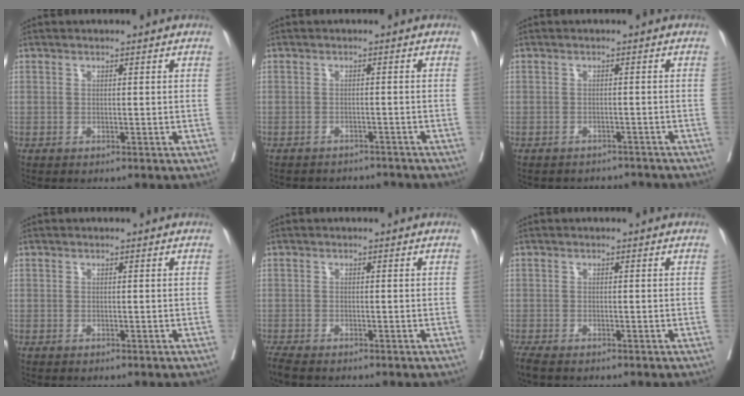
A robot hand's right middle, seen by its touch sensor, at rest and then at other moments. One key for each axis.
{"total": 6.7, "fx": -6.5, "fy": 1.7, "fz": 0.6, "tx": -0.011, "ty": 0.004, "tz": -0.076}
{"total": 5.2, "fx": -5.0, "fy": 1.4, "fz": 0.0, "tx": 0.001, "ty": 0.003, "tz": -0.058}
{"total": 0.0}
{"total": 2.4, "fx": -2.1, "fy": 0.3, "fz": 1.1, "tx": -0.028, "ty": -0.010, "tz": -0.039}
{"total": 2.1, "fx": -1.8, "fy": 0.3, "fz": 1.1, "tx": -0.027, "ty": -0.010, "tz": -0.033}